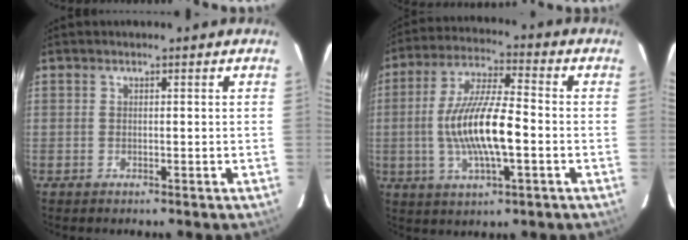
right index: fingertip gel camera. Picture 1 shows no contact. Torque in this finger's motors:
{"motor_torque": [0.65, -0.06, 0.40, 0.21]}